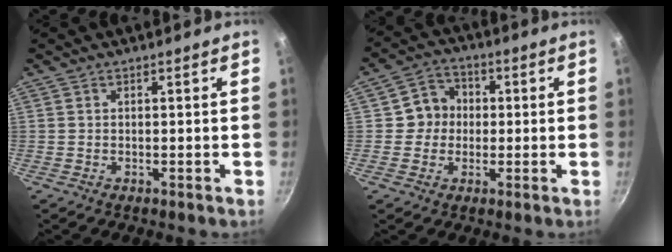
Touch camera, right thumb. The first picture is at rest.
{"total": 6.8, "force": [0.0, 6.3, 2.3], "torque": [-0.003, 0.017, -0.012]}